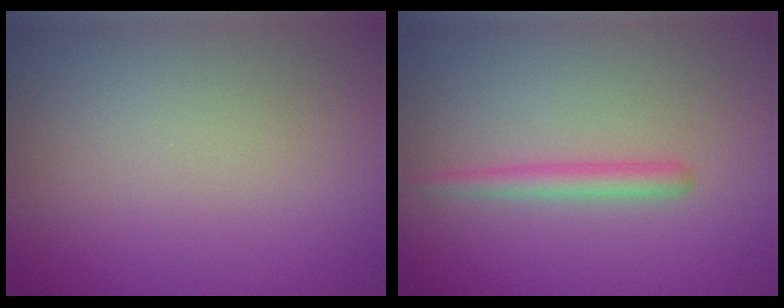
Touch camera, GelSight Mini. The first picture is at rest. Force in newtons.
{"total": 1.7, "press": 1.7, "slide": 0.2}